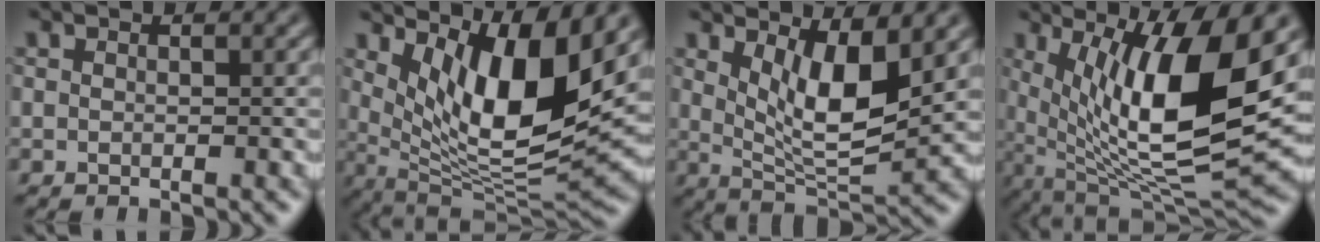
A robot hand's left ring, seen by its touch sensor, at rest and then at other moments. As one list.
[{"total": 10.3, "force": [3.9, 3.1, 9.0], "torque": [-0.149, -0.021, 0.078]}, {"total": 6.3, "force": [2.3, 2.1, 5.5], "torque": [-0.100, -0.018, 0.047]}, {"total": 12.2, "force": [2.8, 3.7, 11.3], "torque": [-0.189, -0.016, 0.057]}]